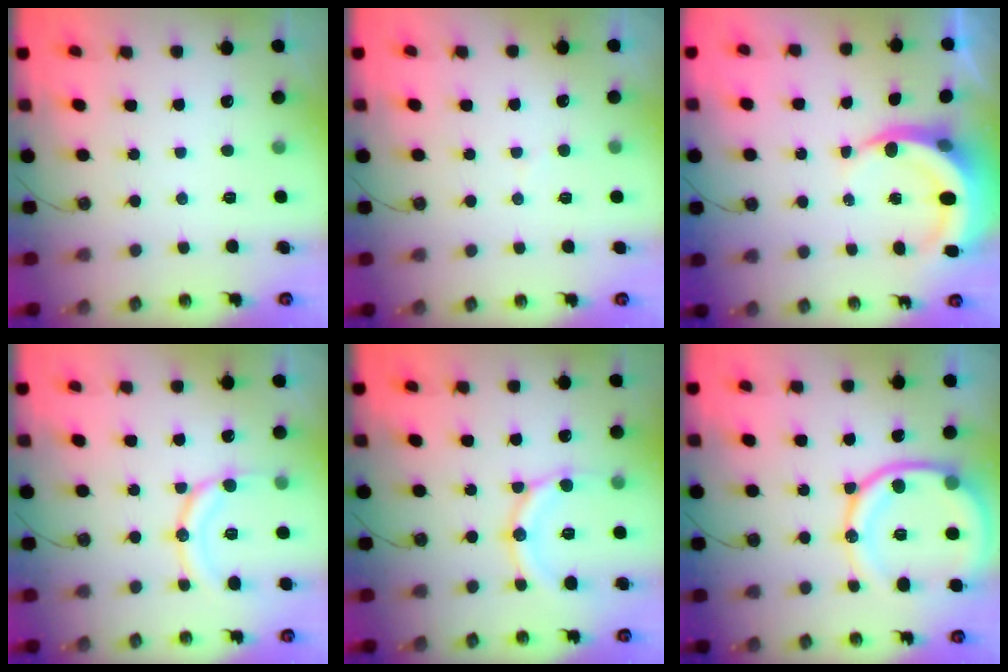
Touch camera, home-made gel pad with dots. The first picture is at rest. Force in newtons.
{"total": 3.8, "press": 3.8, "slide": 0.4}
{"total": 8.4, "press": 8.3, "slide": 1.3}
{"total": 12.8, "press": 12.7, "slide": 1.2}
{"total": 14.3, "press": 14.2, "slide": 1.5}
{"total": 17.5, "press": 17.4, "slide": 1.9}